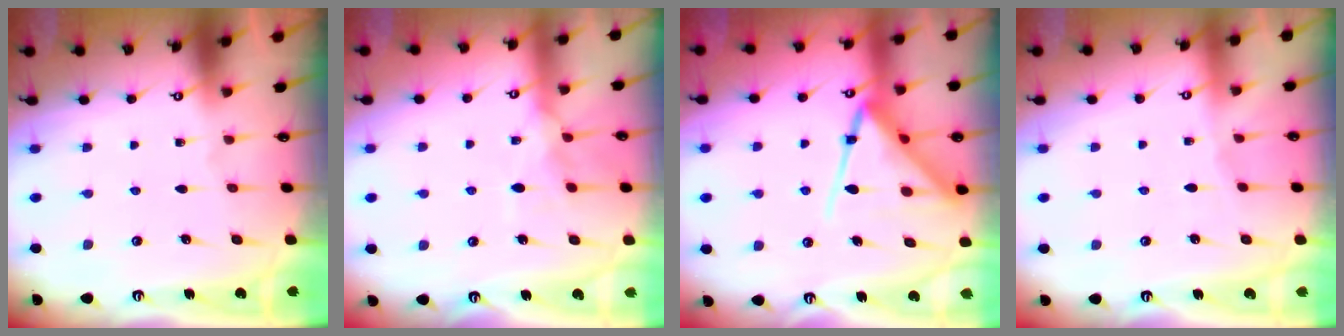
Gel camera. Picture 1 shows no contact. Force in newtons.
{"total": 10.8, "press": 10.7, "slide": 0.9}
{"total": 14.9, "press": 14.8, "slide": 1.5}
{"total": 2.4, "press": 2.4, "slide": 0.4}